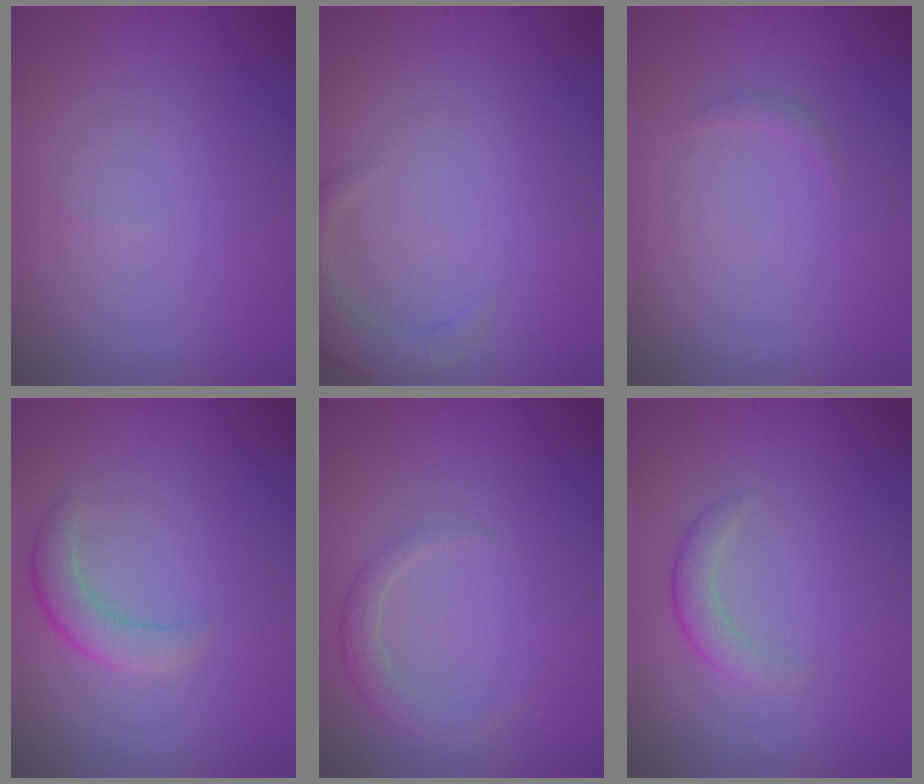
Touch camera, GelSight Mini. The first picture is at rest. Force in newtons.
{"total": 3.2, "press": 3.1, "slide": 0.5}
{"total": 0.6, "press": 0.5, "slide": 0.1}
{"total": 2.5, "press": 2.5, "slide": 0.1}
{"total": 1.9, "press": 1.9, "slide": 0.2}
{"total": 1.8, "press": 1.8, "slide": 0.2}